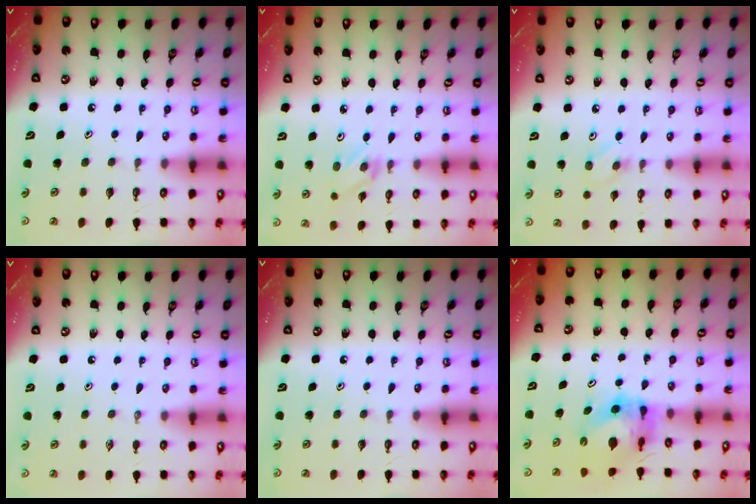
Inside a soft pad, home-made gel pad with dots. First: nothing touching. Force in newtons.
{"total": 2.2, "press": 2.2, "slide": 0.3}
{"total": 4.3, "press": 4.3, "slide": 0.6}
{"total": 0.0}
{"total": 0.0}
{"total": 6.4, "press": 6.4, "slide": 0.6}